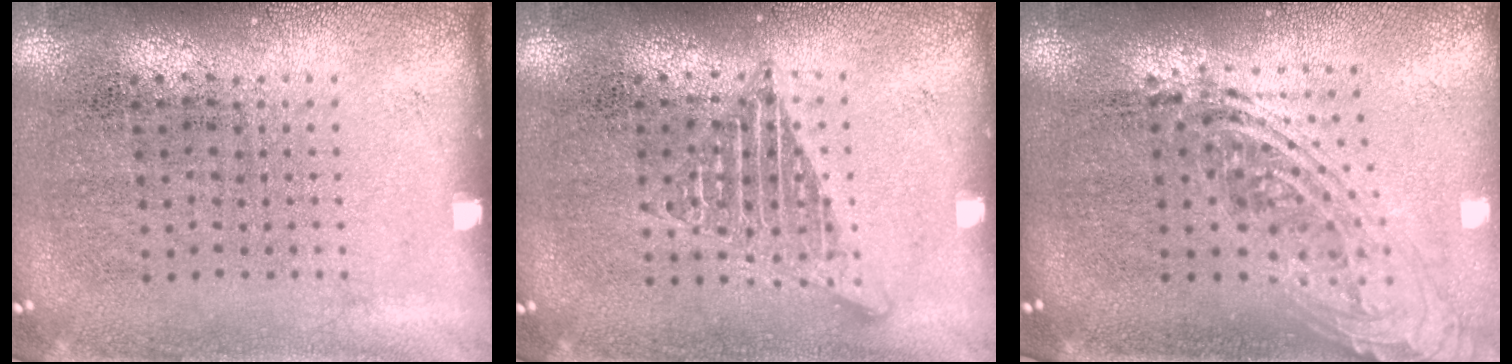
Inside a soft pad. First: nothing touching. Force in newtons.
{"total": 2.2, "press": 2.2, "slide": 0.2}
{"total": 2.1, "press": 1.5, "slide": 1.4}